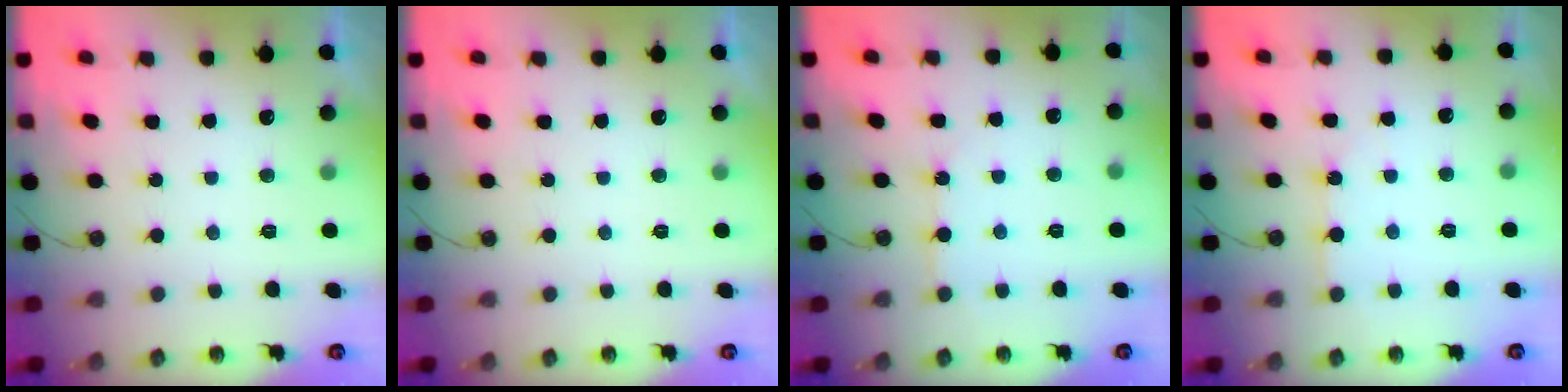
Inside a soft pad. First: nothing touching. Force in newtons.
{"total": 0.0}
{"total": 4.9, "press": 4.9, "slide": 0.7}
{"total": 3.5, "press": 3.5, "slide": 0.2}